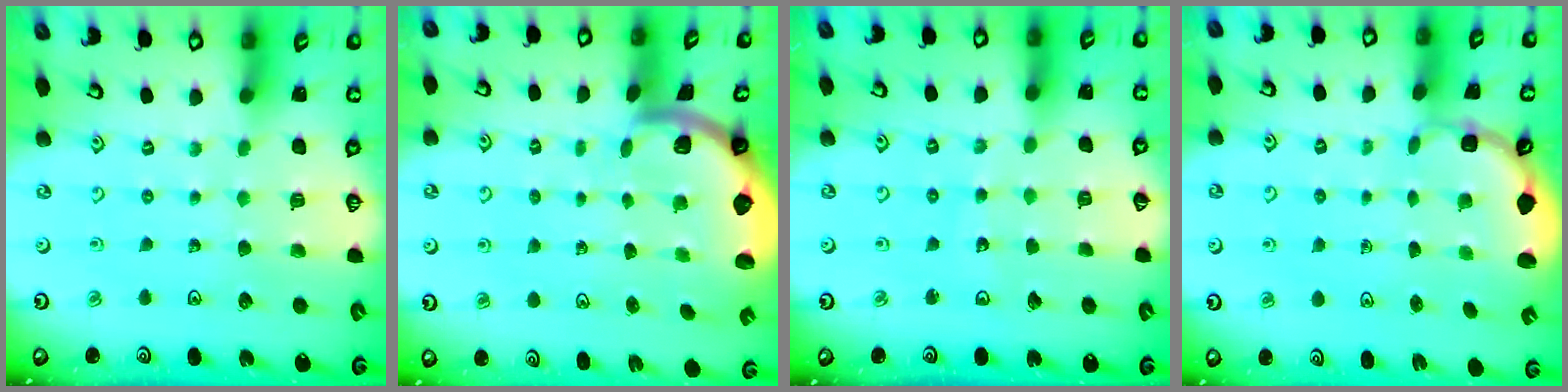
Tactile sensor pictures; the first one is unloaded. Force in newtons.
{"total": 1.9, "press": 1.9, "slide": 0.3}
{"total": 4.8, "press": 4.7, "slide": 0.6}
{"total": 2.7, "press": 2.1, "slide": 1.7}